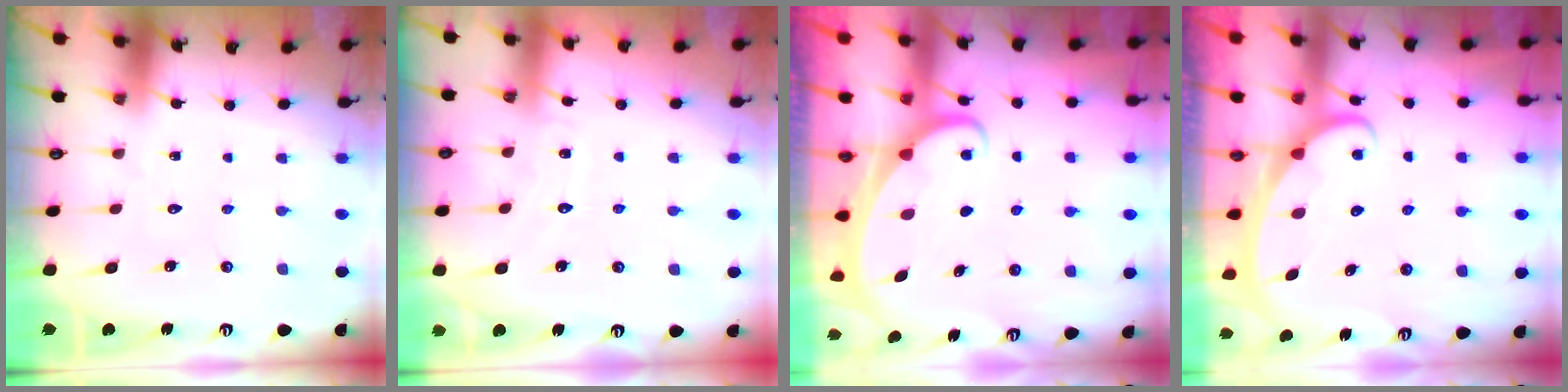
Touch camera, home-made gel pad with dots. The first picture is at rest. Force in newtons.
{"total": 5.2, "press": 5.2, "slide": 0.5}
{"total": 1.9, "press": 1.9, "slide": 0.3}
{"total": 2.4, "press": 2.4, "slide": 0.4}